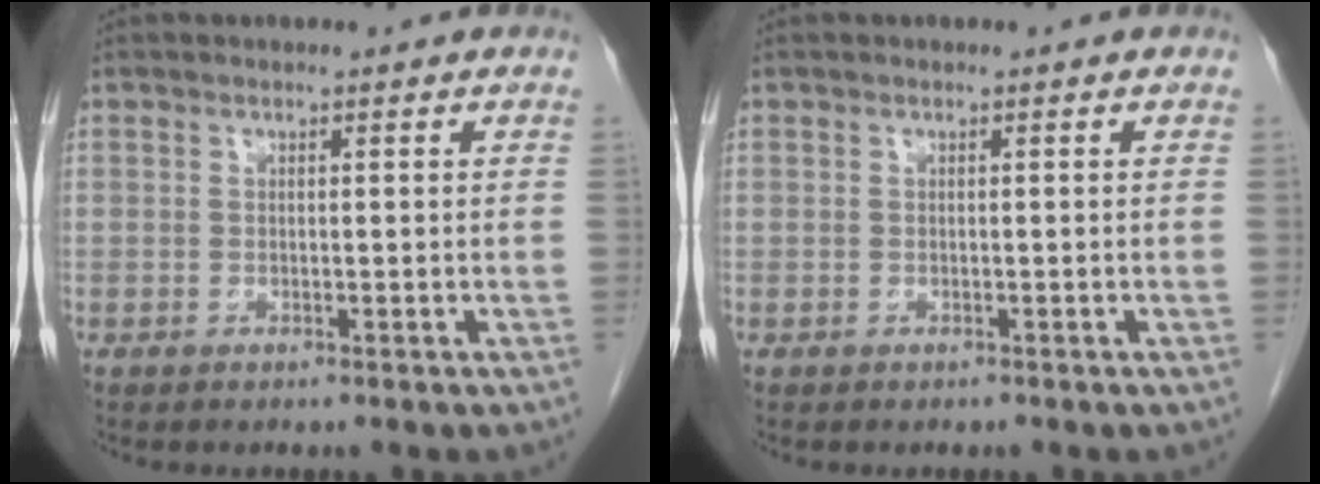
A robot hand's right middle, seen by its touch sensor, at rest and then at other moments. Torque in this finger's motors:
{"motor_torque": [0.25, -0.09, -0.06, -0.01]}